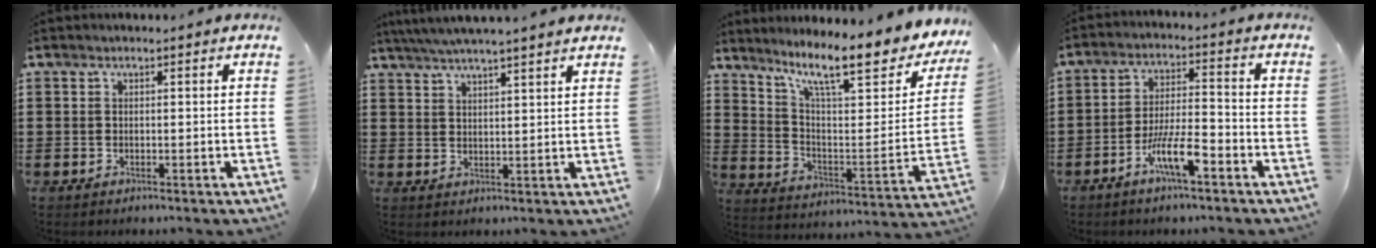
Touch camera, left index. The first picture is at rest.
{"total": 4.3, "force": [3.9, -0.5, 1.8], "torque": [-0.045, -0.013, 0.070]}
{"total": 12.3, "force": [9.2, 2.1, 7.9], "torque": [-0.155, -0.060, 0.148]}
{"total": 7.9, "force": [-4.4, 1.5, 6.3], "torque": [-0.136, -0.003, -0.086]}